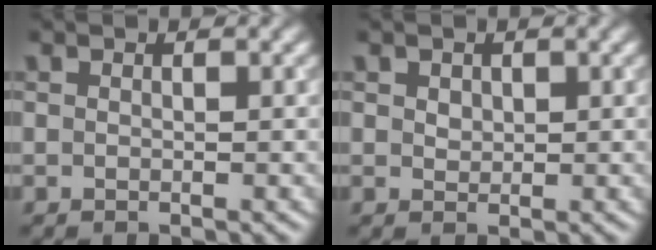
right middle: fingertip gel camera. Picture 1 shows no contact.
{"total": 1.0, "force": [0.5, 0.8, 0.4], "torque": [-0.008, 0.000, 0.011]}